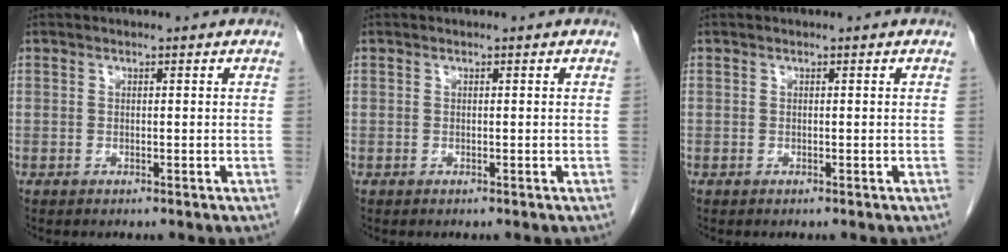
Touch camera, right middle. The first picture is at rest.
{"total": 0.0}
{"total": 0.0}